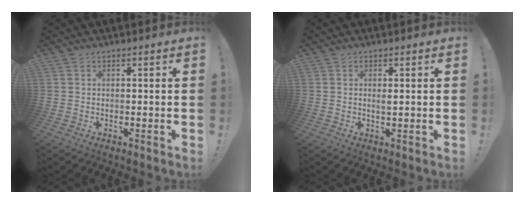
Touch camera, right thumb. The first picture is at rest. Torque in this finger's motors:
{"motor_torque": [-0.37, 0.11, -0.14, 0.37, 0.03]}